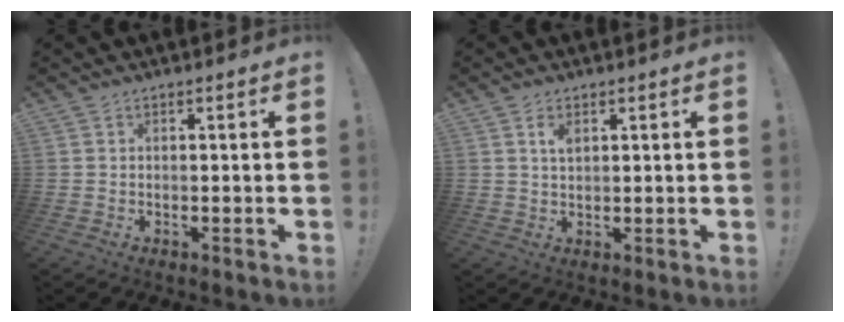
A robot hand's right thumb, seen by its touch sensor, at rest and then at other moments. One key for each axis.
{"total": 2.7, "fx": 1.3, "fy": 1.5, "fz": 1.8, "tx": -0.014, "ty": -0.008, "tz": 0.018}